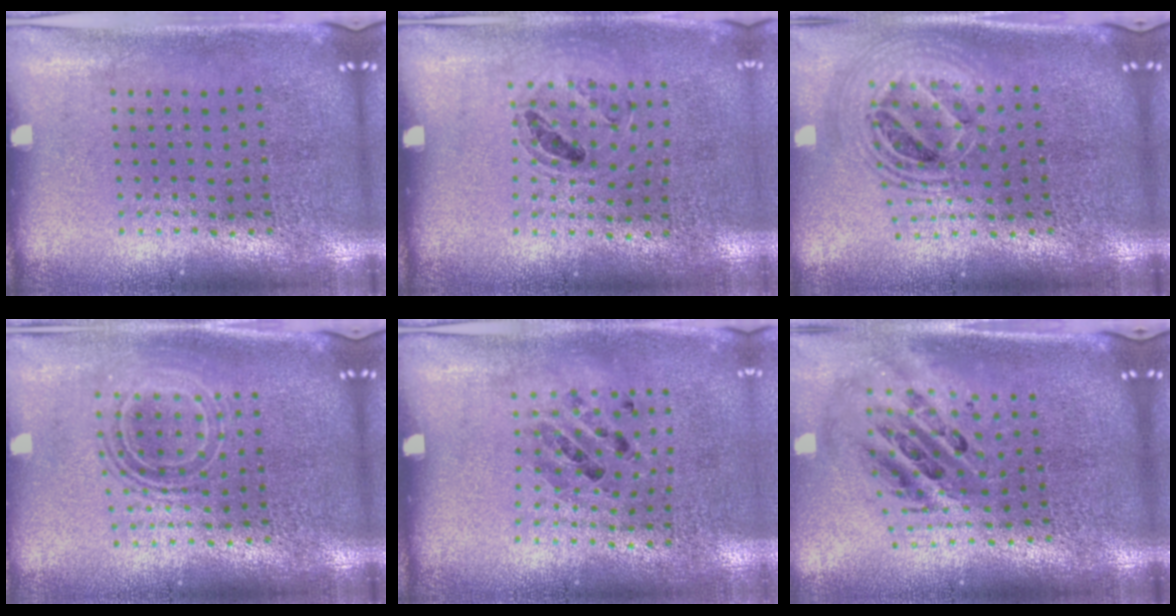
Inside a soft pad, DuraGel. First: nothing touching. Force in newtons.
{"total": 0.9, "press": 0.9, "slide": 0.2}
{"total": 2.2, "press": 1.7, "slide": 1.4}
{"total": 1.8, "press": 1.3, "slide": 1.1}
{"total": 0.9, "press": 0.8, "slide": 0.5}
{"total": 2.4, "press": 1.7, "slide": 1.7}